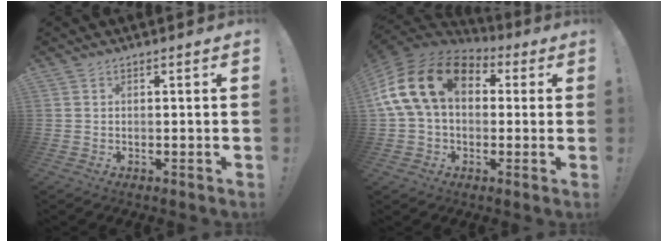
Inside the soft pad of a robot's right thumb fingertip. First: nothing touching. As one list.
[{"total": 19.2, "force": [5.0, 12.7, 13.5], "torque": [-0.258, 0.004, 0.091]}]